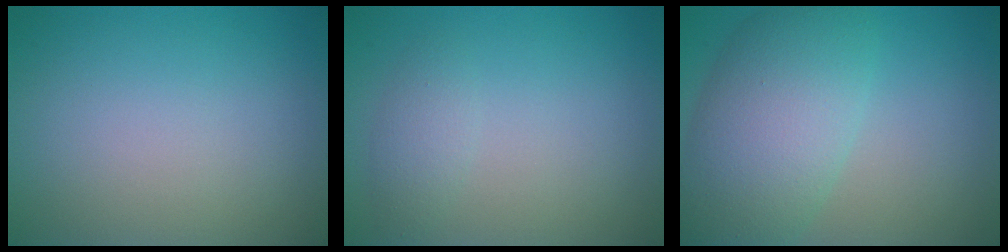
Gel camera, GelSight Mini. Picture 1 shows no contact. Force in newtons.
{"total": 1.4, "press": 1.4, "slide": 0.1}
{"total": 8.2, "press": 8.2, "slide": 0.3}